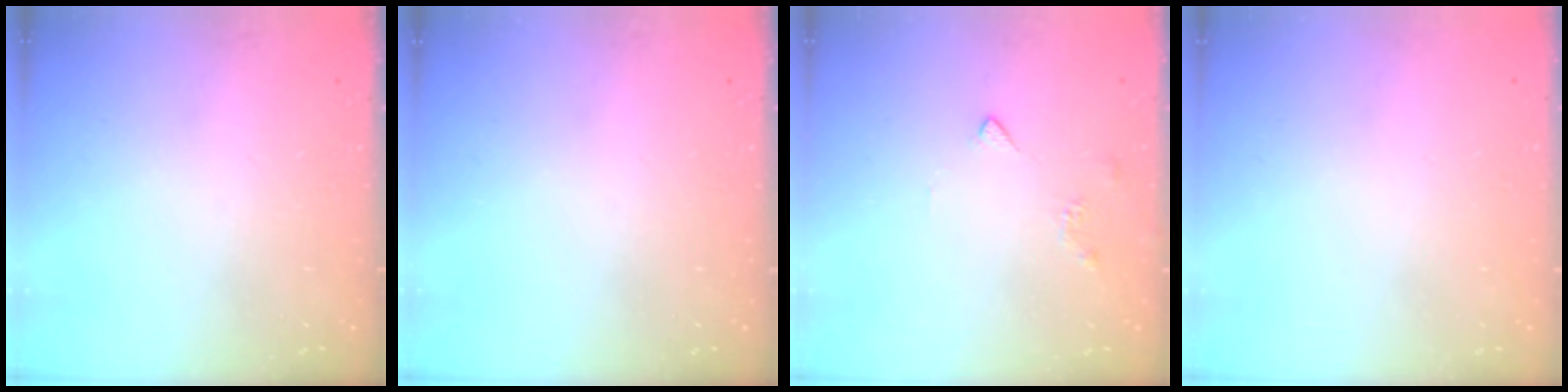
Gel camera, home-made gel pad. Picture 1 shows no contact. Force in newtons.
{"total": 0.0}
{"total": 2.9, "press": 2.8, "slide": 0.7}
{"total": 2.0, "press": 2.0, "slide": 0.1}